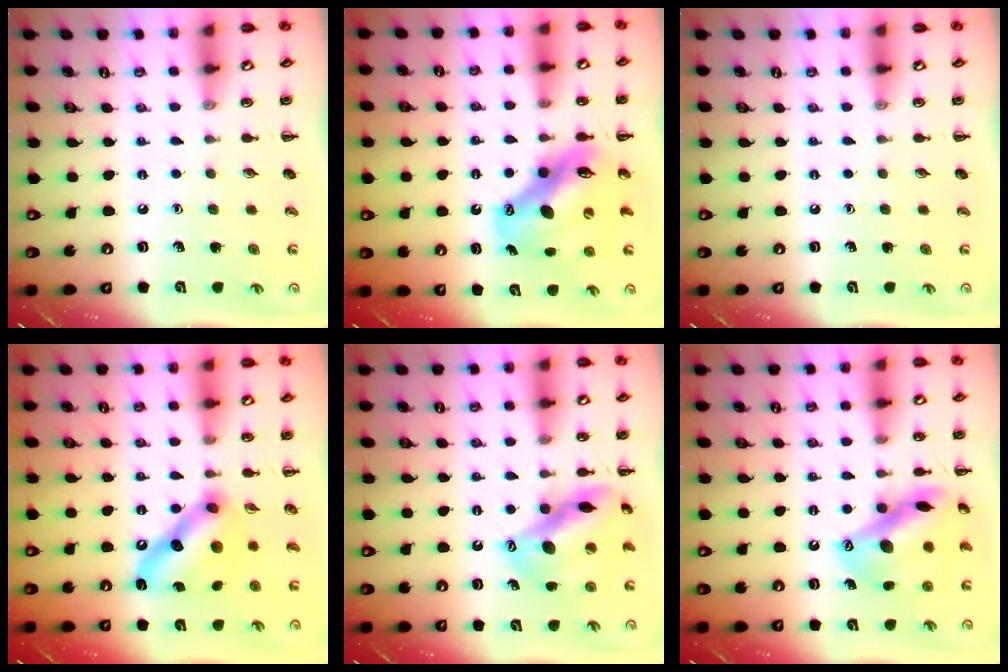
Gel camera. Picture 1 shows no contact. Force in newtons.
{"total": 13.5, "press": 13.1, "slide": 3.5}
{"total": 0.0}
{"total": 13.1, "press": 13.0, "slide": 1.4}
{"total": 14.6, "press": 14.1, "slide": 3.7}
{"total": 15.8, "press": 15.5, "slide": 2.9}